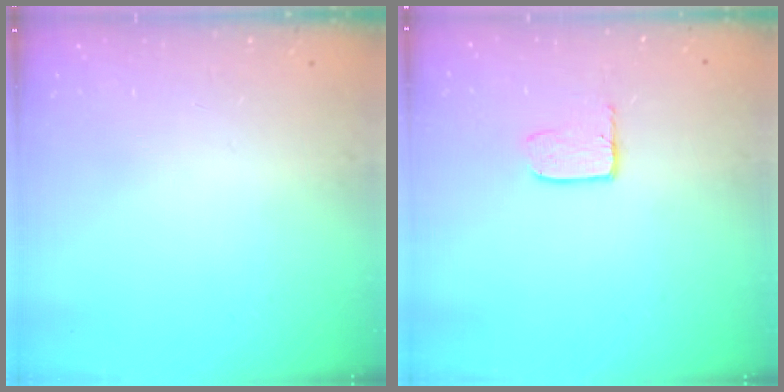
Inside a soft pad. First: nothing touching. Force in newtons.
{"total": 3.9, "press": 3.9, "slide": 0.4}